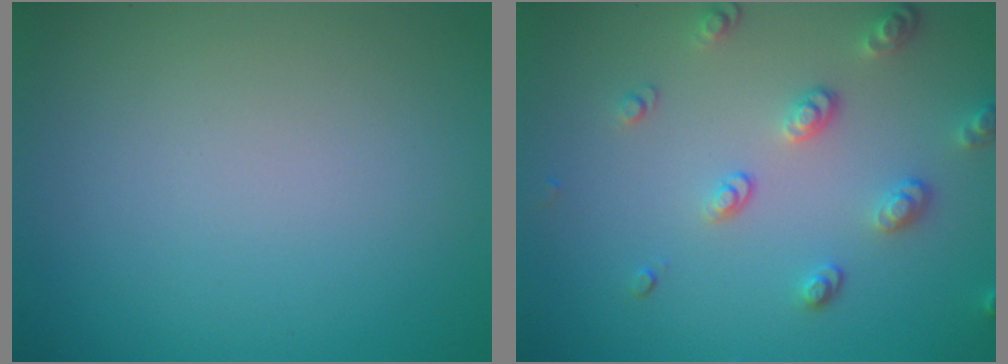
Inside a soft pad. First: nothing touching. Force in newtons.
{"total": 2.9, "press": 2.6, "slide": 1.3}